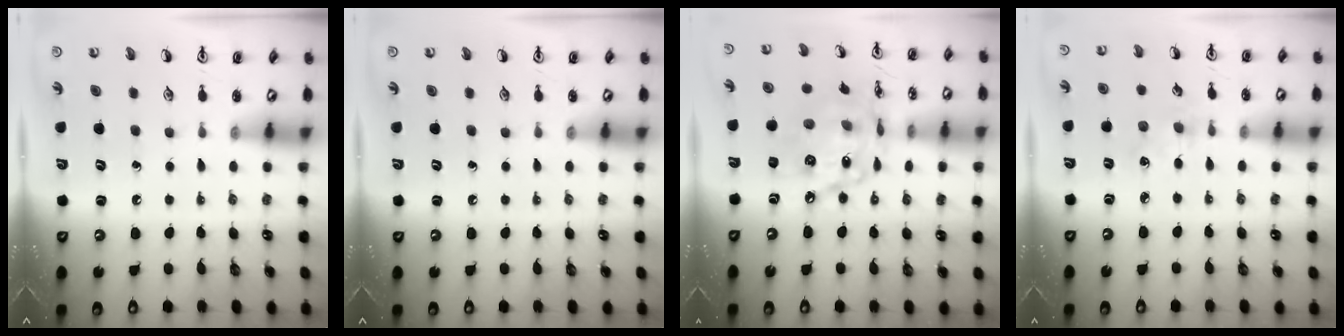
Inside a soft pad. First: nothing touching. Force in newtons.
{"total": 0.0}
{"total": 17.9, "press": 17.9, "slide": 1.3}
{"total": 3.1, "press": 3.1, "slide": 0.5}